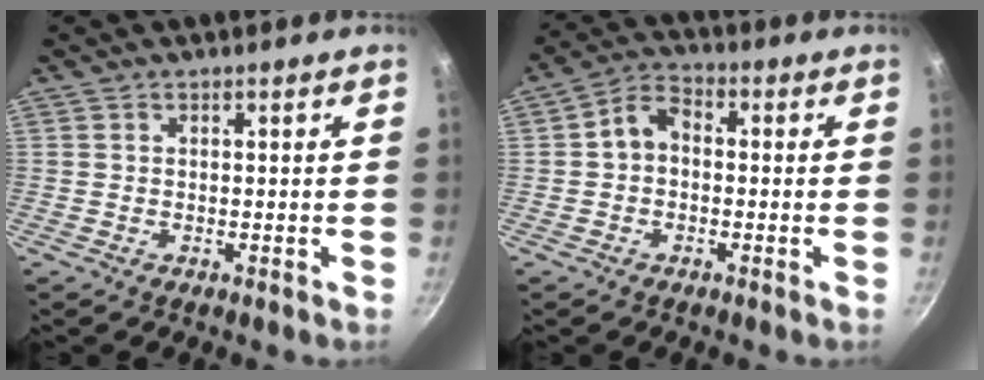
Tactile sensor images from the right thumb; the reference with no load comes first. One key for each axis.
{"total": 5.9, "fx": -0.2, "fy": 4.3, "fz": 4.1, "tx": -0.059, "ty": 0.022, "tz": -0.014}